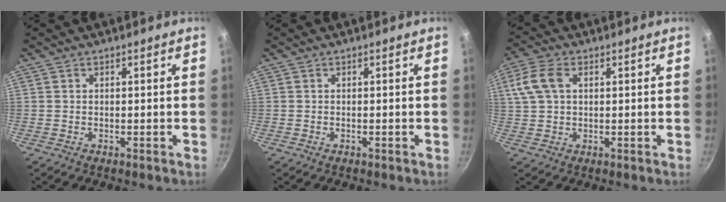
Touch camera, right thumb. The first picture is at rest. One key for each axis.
{"total": 0.0}
{"total": 7.2, "fx": 2.0, "fy": 4.6, "fz": 5.2, "tx": -0.108, "ty": 0.012, "tz": 0.034}